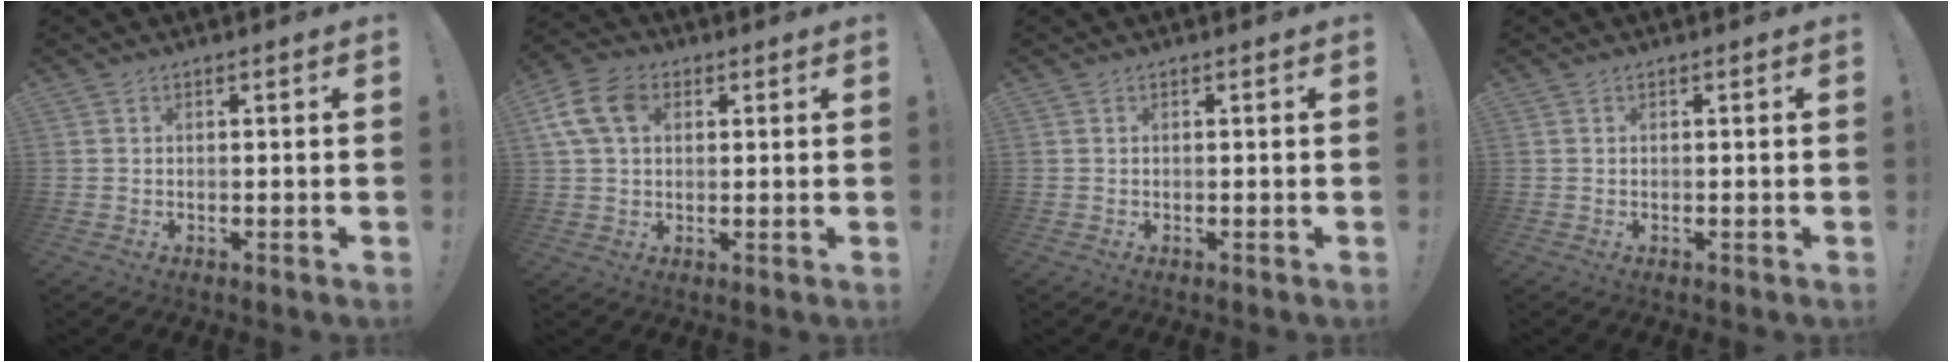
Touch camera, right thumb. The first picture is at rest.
{"total": 11.4, "force": [3.5, 7.9, 7.4], "torque": [-0.150, 0.002, 0.069]}
{"total": 0.0}
{"total": 0.0}